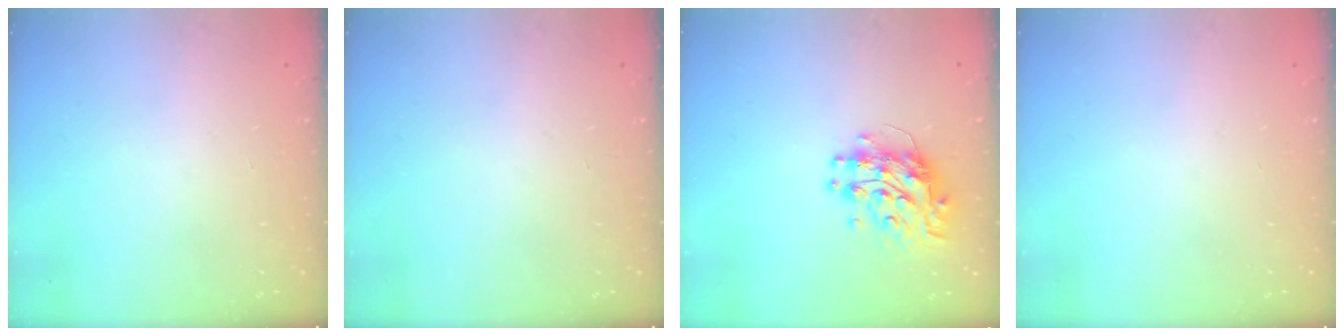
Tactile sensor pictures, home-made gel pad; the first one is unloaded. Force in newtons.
{"total": 0.0}
{"total": 11.5, "press": 11.5, "slide": 1.0}
{"total": 0.0}